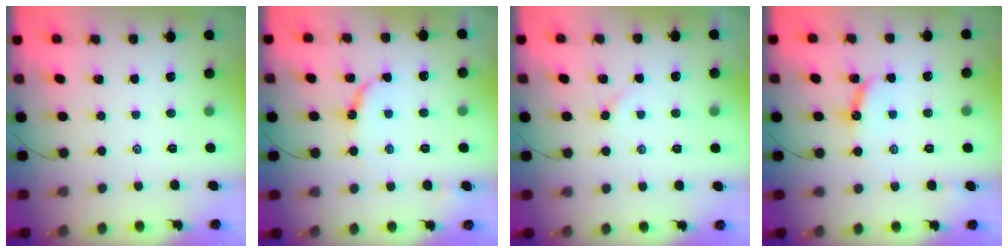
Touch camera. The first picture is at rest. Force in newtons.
{"total": 6.6, "press": 6.6, "slide": 0.7}
{"total": 2.1, "press": 2.1, "slide": 0.4}
{"total": 8.4, "press": 8.4, "slide": 0.3}